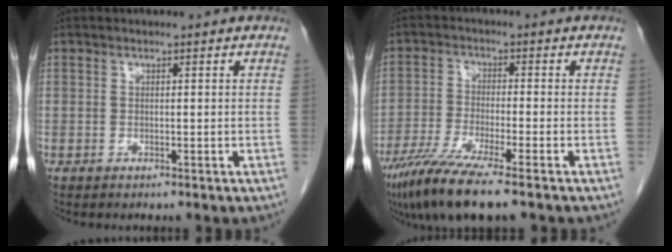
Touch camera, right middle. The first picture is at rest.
{"total": 10.0, "force": [-7.1, 0.1, 7.0], "torque": [-0.128, -0.029, -0.125]}